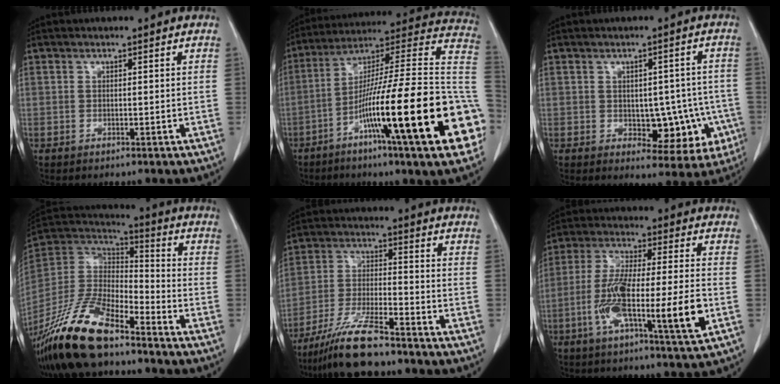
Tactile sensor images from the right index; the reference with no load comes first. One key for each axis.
{"total": 30.3, "fx": -9.7, "fy": 1.4, "fz": 28.7, "tx": -0.344, "ty": -0.013, "tz": -0.170}
{"total": 9.5, "fx": -2.0, "fy": 5.4, "fz": 7.6, "tx": -0.072, "ty": 0.018, "tz": -0.011}
{"total": 19.2, "fx": -14.0, "fy": 5.6, "fz": 11.9, "tx": -0.264, "ty": -0.018, "tz": -0.266}
{"total": 10.5, "fx": -8.5, "fy": 1.1, "fz": 5.9, "tx": -0.118, "ty": -0.024, "tz": -0.160}
{"total": 16.0, "fx": -4.1, "fy": 1.6, "fz": 15.3, "tx": -0.278, "ty": -0.008, "tz": -0.072}